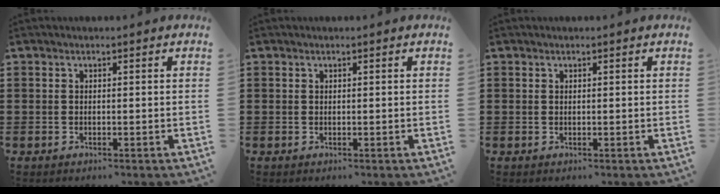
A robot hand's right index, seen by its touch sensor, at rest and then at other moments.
{"total": 0.0}
{"total": 0.0}